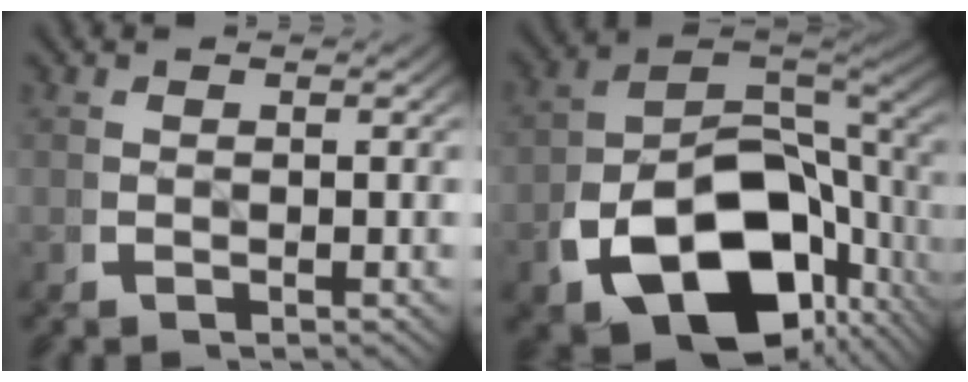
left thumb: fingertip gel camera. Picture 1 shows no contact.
{"total": 17.9, "force": [-5.1, 11.2, 13.0], "torque": [-0.233, -0.059, -0.057]}